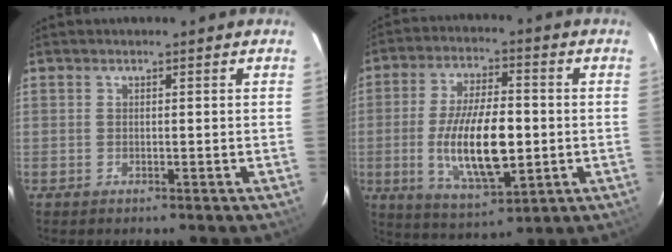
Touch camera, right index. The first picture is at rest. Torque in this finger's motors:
{"motor_torque": [1.49, -0.65, 1.06, 0.21]}